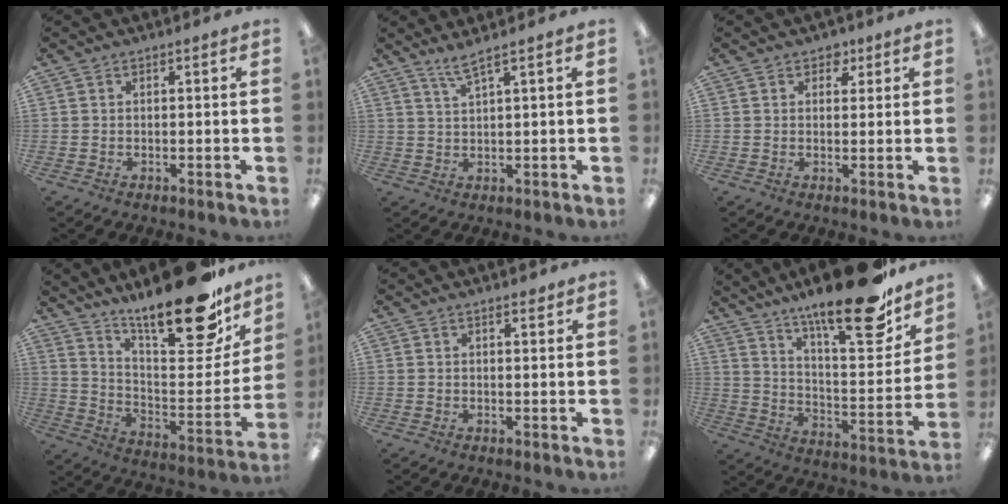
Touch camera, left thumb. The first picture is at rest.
{"total": 3.3, "force": [2.7, -0.2, 1.9], "torque": [-0.045, -0.004, 0.048]}
{"total": 2.9, "force": [1.7, 2.2, 0.7], "torque": [0.005, -0.003, 0.026]}
{"total": 24.7, "force": [19.2, 6.9, 13.9], "torque": [-0.190, -0.137, 0.313]}
{"total": 1.3, "force": [1.2, 0.4, 0.4], "torque": [-0.001, -0.003, 0.019]}
{"total": 22.7, "force": [17.5, 5.3, 13.5], "torque": [-0.199, -0.125, 0.283]}